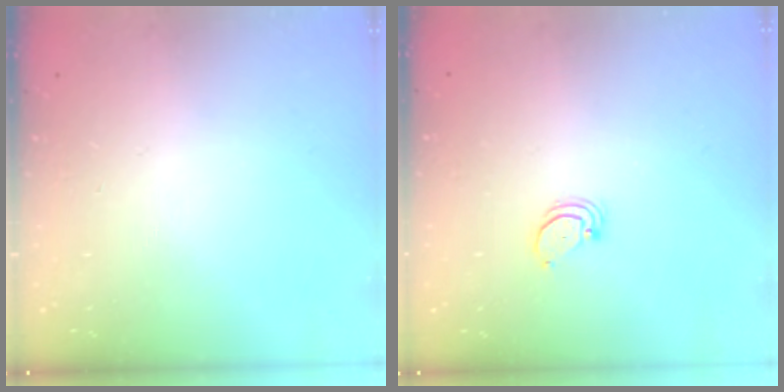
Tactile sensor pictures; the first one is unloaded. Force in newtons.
{"total": 2.0, "press": 2.0, "slide": 0.2}